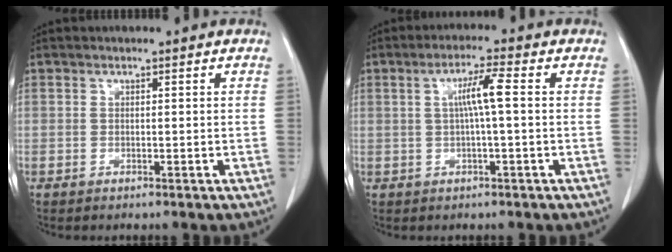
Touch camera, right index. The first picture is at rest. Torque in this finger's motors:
{"motor_torque": [0.58, -0.07, 0.25, 0.09]}